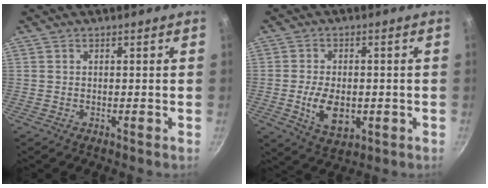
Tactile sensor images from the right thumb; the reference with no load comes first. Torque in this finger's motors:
{"motor_torque": [-0.23, 0.55, -0.12, 0.18, 0.08]}